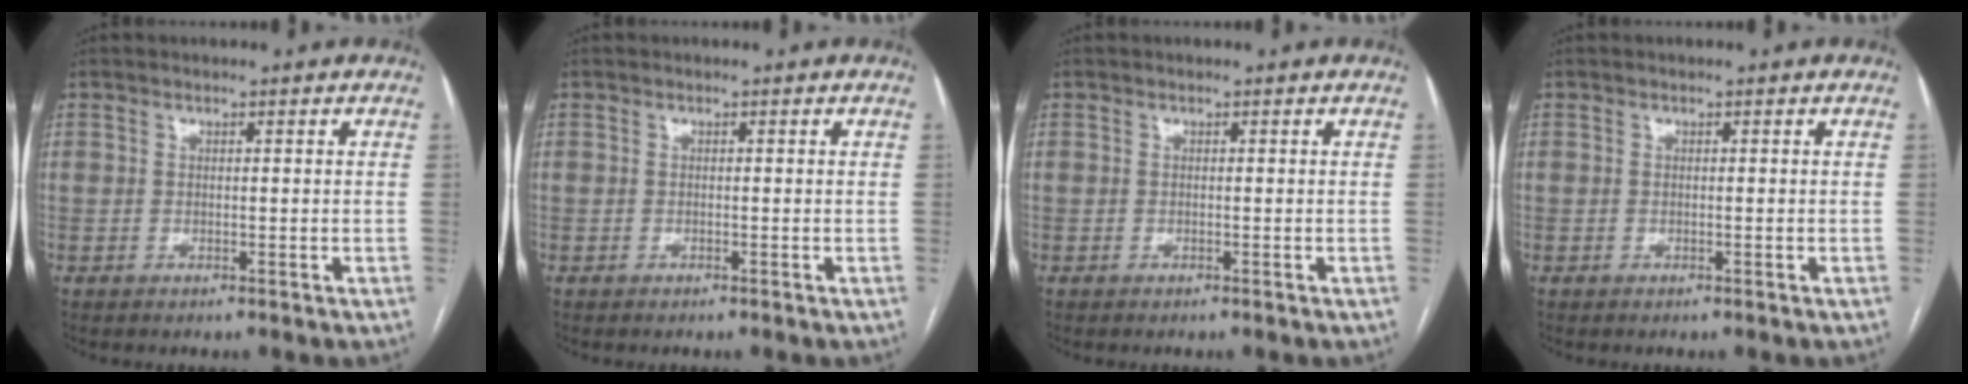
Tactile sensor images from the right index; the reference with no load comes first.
{"total": 0.0}
{"total": 0.0}
{"total": 0.0}